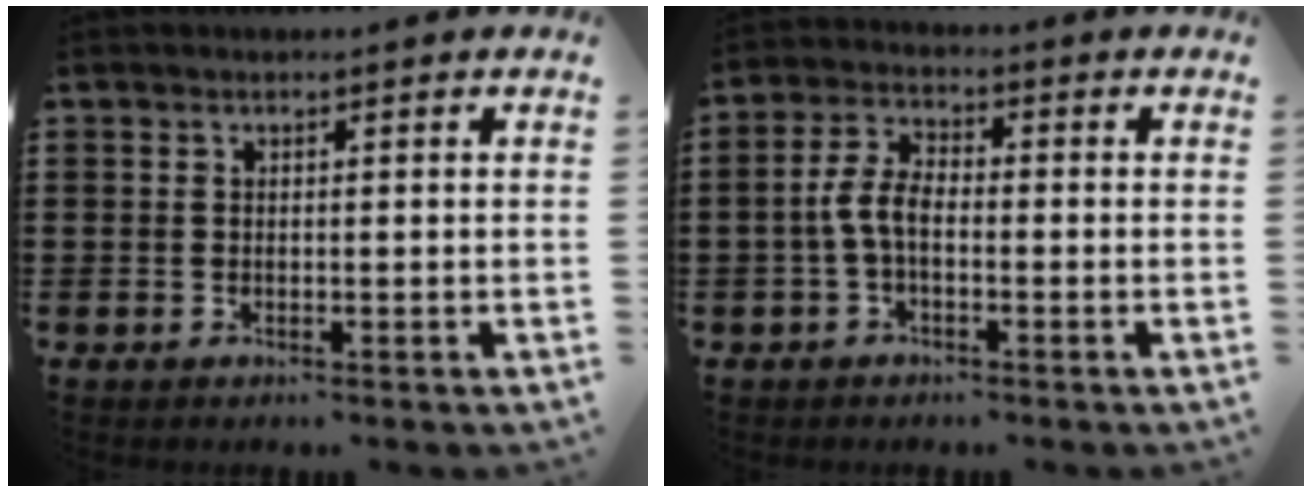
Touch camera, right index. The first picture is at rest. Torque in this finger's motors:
{"motor_torque": [0.36, 0.40, 0.55, 0.16]}